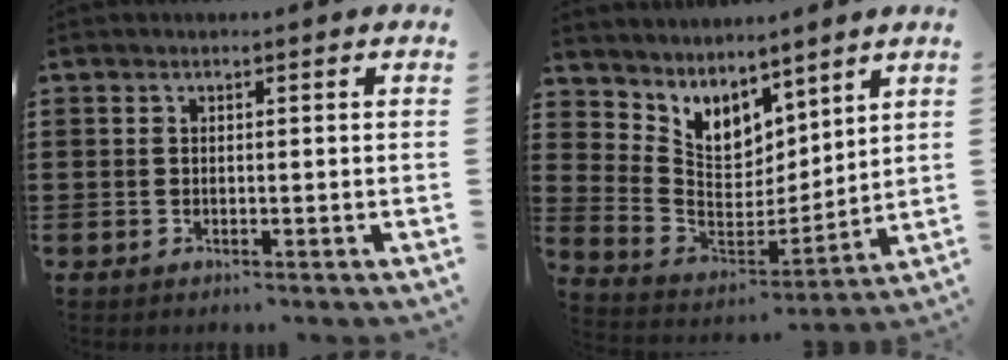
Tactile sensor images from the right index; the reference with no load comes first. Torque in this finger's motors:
{"motor_torque": [0.10, 0.73, 0.17, 0.02]}